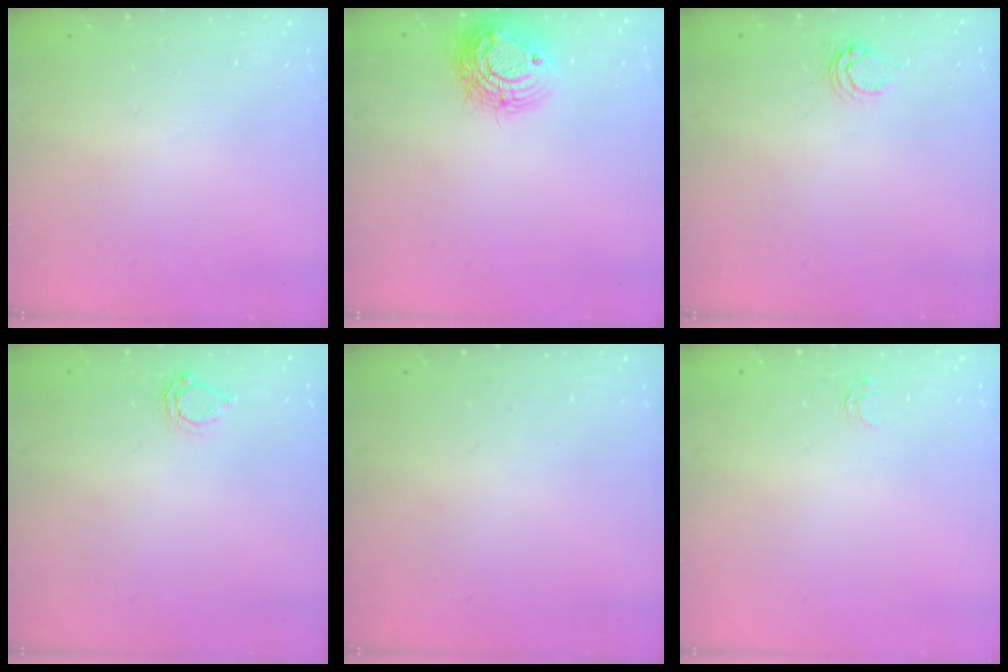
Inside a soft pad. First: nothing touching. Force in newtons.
{"total": 13.2, "press": 13.2, "slide": 1.1}
{"total": 4.9, "press": 4.8, "slide": 0.5}
{"total": 4.0, "press": 4.0, "slide": 0.2}
{"total": 0.0}
{"total": 1.8, "press": 1.8, "slide": 0.0}